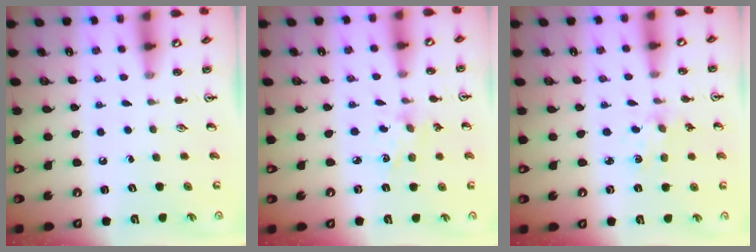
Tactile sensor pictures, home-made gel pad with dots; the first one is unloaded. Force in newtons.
{"total": 2.9, "press": 2.8, "slide": 0.8}
{"total": 2.0, "press": 2.0, "slide": 0.3}